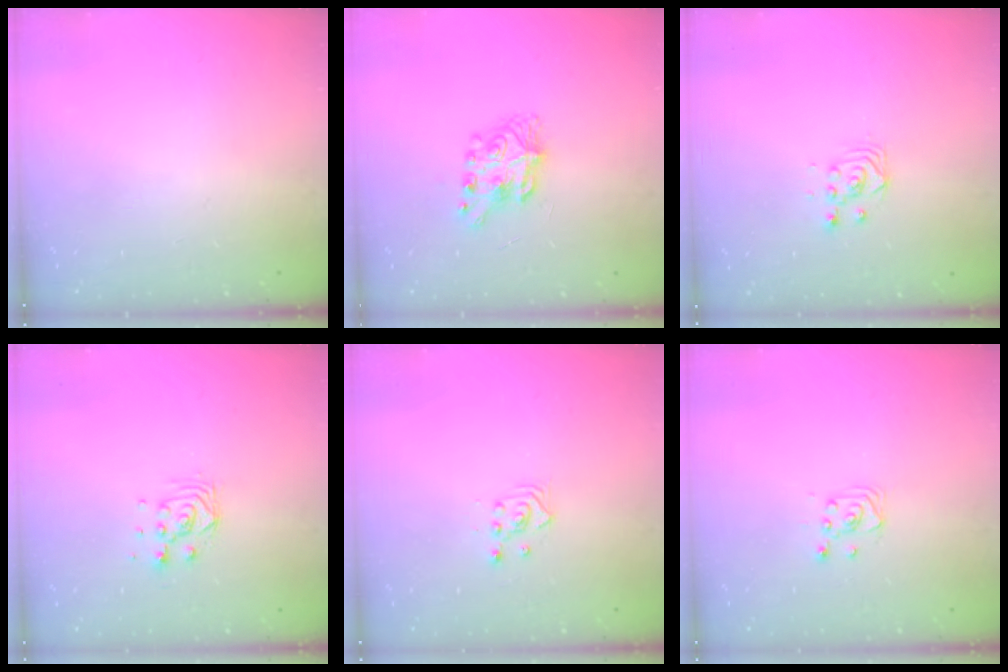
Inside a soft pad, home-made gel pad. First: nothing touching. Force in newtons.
{"total": 7.9, "press": 7.9, "slide": 0.3}
{"total": 3.4, "press": 3.4, "slide": 0.2}
{"total": 5.5, "press": 5.4, "slide": 0.7}
{"total": 2.3, "press": 2.3, "slide": 0.3}
{"total": 2.9, "press": 2.9, "slide": 0.4}